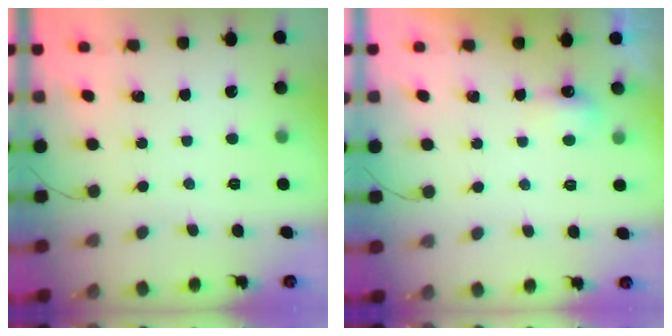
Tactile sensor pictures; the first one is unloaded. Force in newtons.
{"total": 4.3, "press": 4.2, "slide": 0.9}